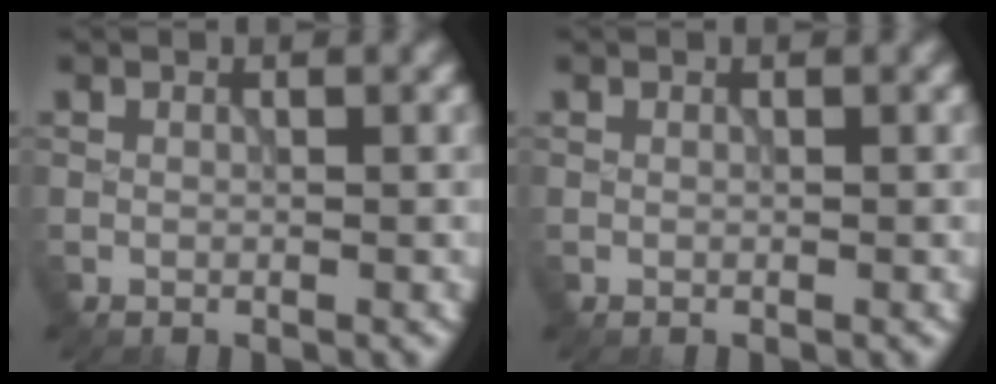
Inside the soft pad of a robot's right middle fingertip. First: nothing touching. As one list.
[{"total": 0.0}]